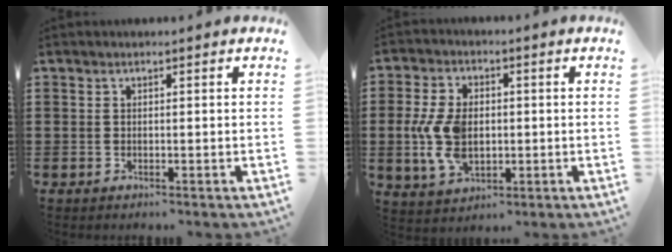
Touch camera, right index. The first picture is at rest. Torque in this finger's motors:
{"motor_torque": [1.61, -0.53, 0.68, 0.21]}